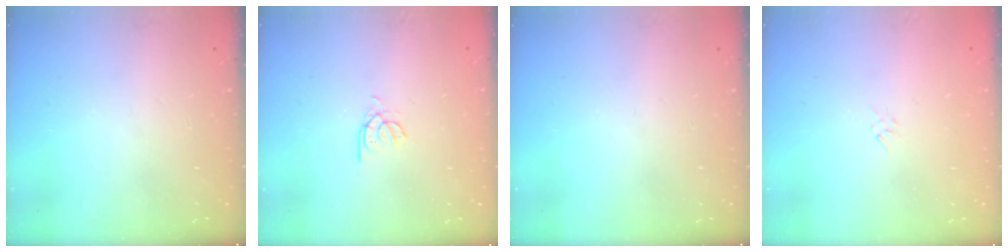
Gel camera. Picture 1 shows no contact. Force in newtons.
{"total": 2.4, "press": 2.4, "slide": 0.2}
{"total": 0.0}
{"total": 1.8, "press": 1.8, "slide": 0.5}